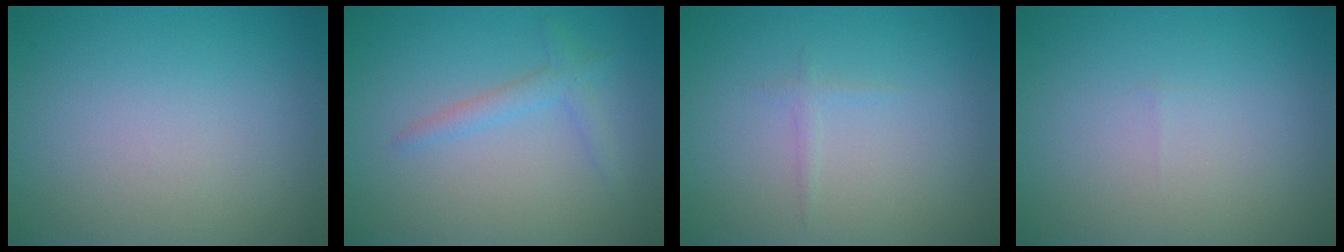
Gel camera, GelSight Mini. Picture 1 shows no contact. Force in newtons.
{"total": 1.6, "press": 1.6, "slide": 0.1}
{"total": 0.6, "press": 0.6, "slide": 0.0}
{"total": 0.0}